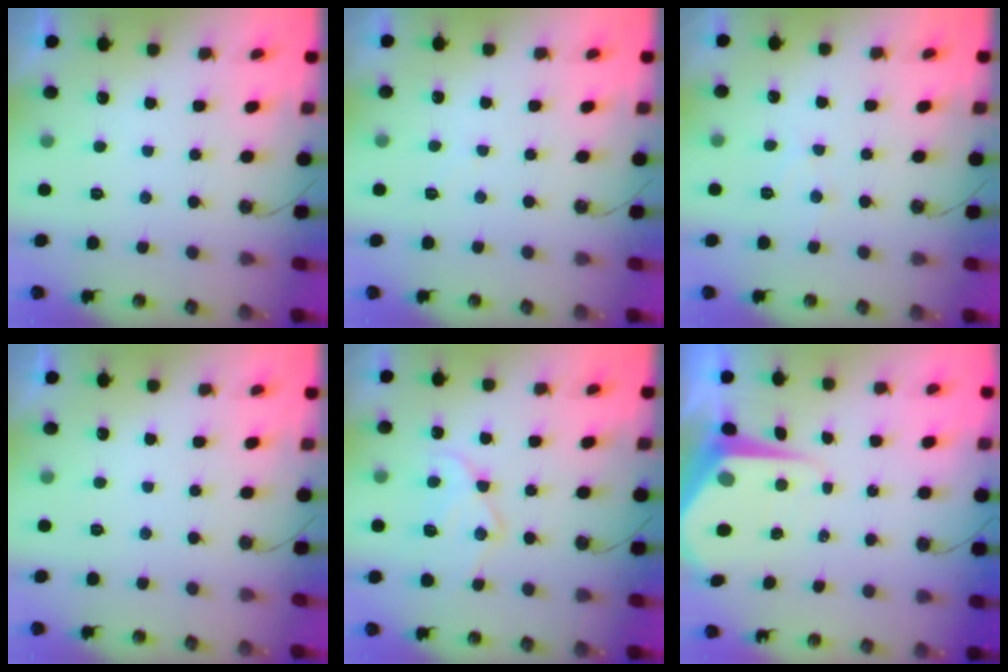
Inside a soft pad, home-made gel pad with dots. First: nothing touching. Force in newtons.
{"total": 4.1, "press": 4.0, "slide": 0.8}
{"total": 6.3, "press": 6.3, "slide": 0.8}
{"total": 0.0}
{"total": 13.8, "press": 13.7, "slide": 1.4}
{"total": 9.2, "press": 9.2, "slide": 1.0}